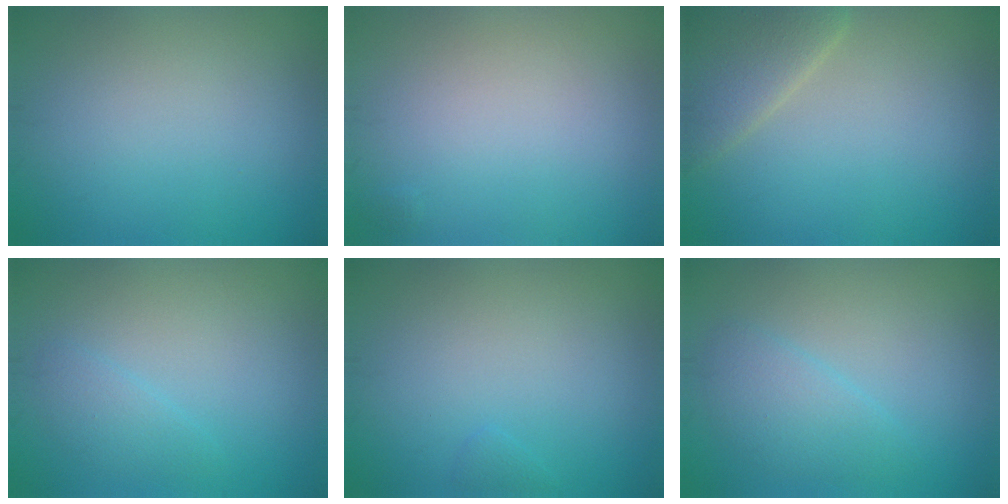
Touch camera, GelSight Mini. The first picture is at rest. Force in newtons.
{"total": 0.0}
{"total": 4.0, "press": 4.0, "slide": 0.3}
{"total": 1.5, "press": 1.5, "slide": 0.1}
{"total": 0.5, "press": 0.5, "slide": 0.0}
{"total": 2.5, "press": 2.5, "slide": 0.2}